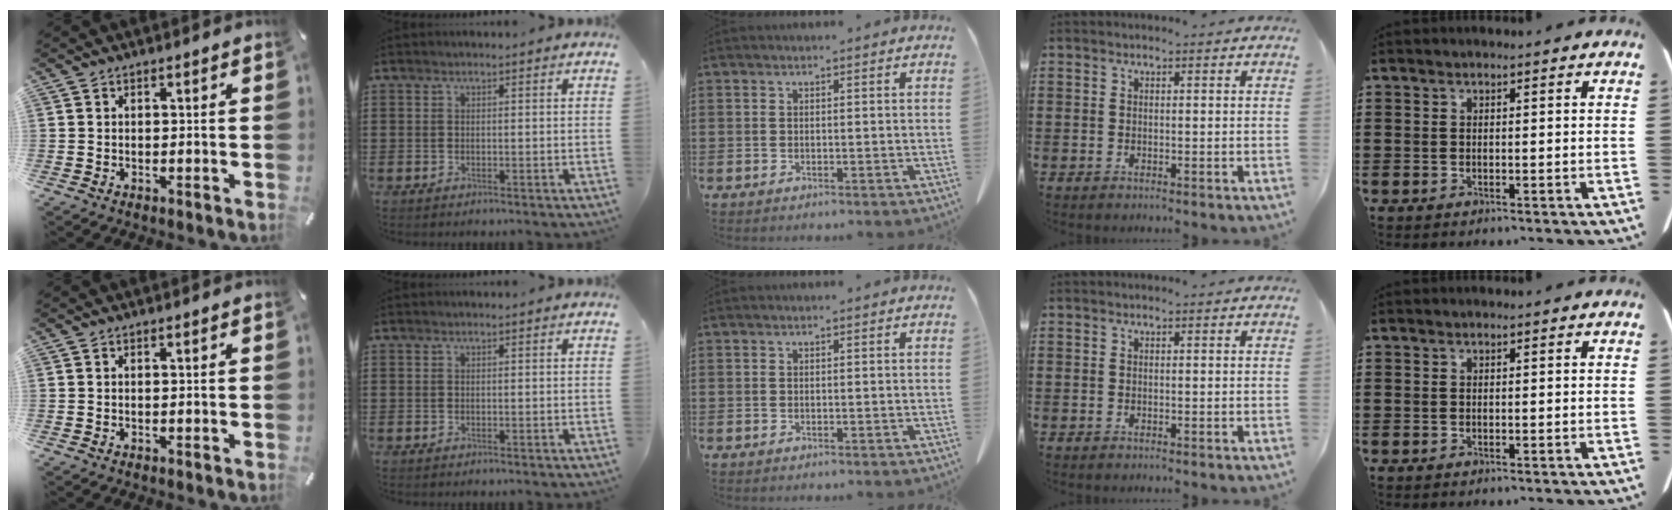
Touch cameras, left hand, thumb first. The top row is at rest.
{}